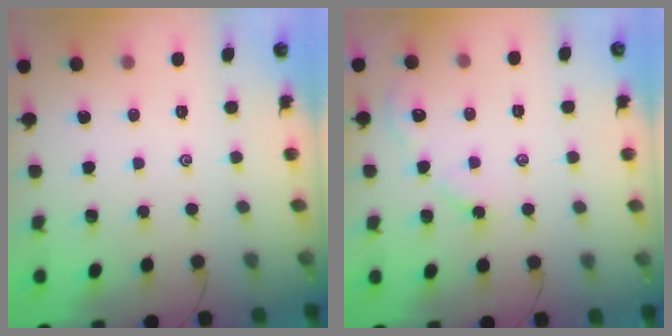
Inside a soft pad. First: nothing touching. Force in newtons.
{"total": 4.5, "press": 4.5, "slide": 0.7}